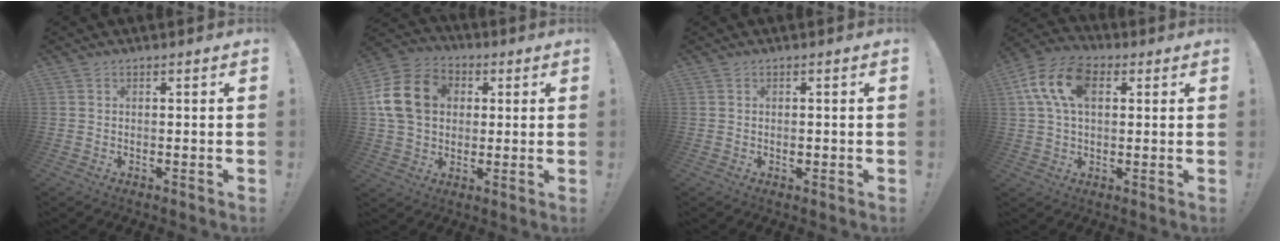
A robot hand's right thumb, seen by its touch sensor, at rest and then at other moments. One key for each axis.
{"total": 17.3, "fx": 3.5, "fy": 13.6, "fz": 10.1, "tx": -0.184, "ty": 0.007, "tz": 0.070}
{"total": 0.9, "fx": -0.3, "fy": 0.6, "fz": 0.6, "tx": -0.003, "ty": -0.001, "tz": -0.007}
{"total": 14.9, "fx": 4.3, "fy": 9.3, "fz": 10.8, "tx": -0.210, "ty": 0.011, "tz": 0.082}